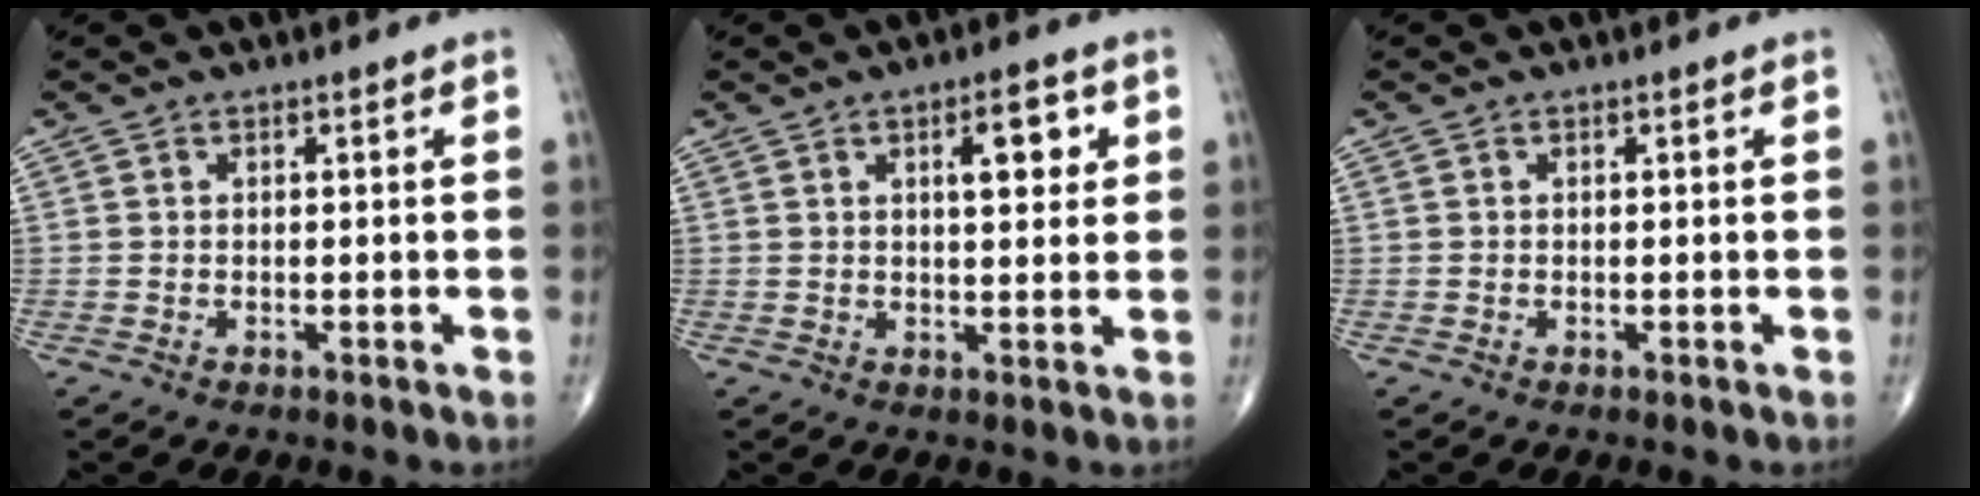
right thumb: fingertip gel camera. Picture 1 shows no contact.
{"total": 6.5, "force": [2.4, 2.4, 5.6], "torque": [-0.067, -0.009, 0.033]}
{"total": 0.0}